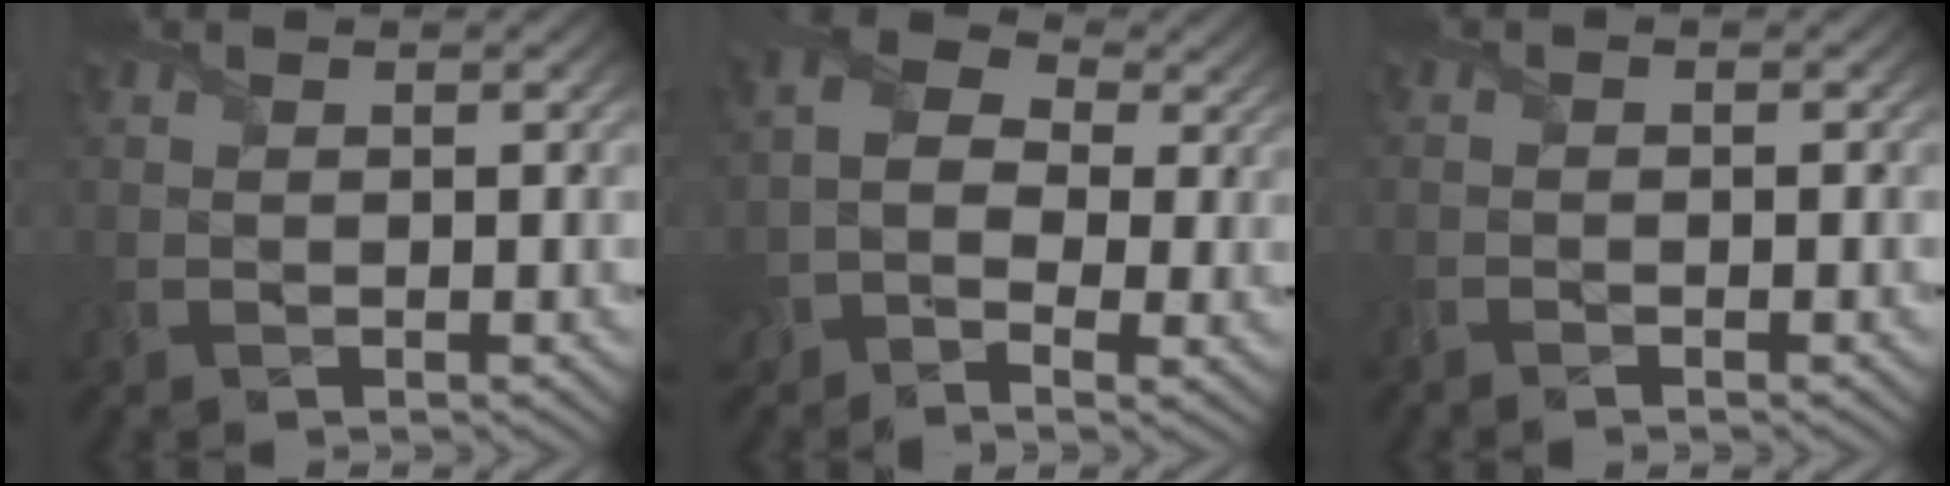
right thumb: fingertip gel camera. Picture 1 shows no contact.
{"total": 8.1, "force": [0.1, 6.0, 5.5], "torque": [-0.121, -0.009, 0.001]}
{"total": 1.0, "force": [-0.9, 0.1, 0.5], "torque": [-0.009, -0.002, -0.016]}